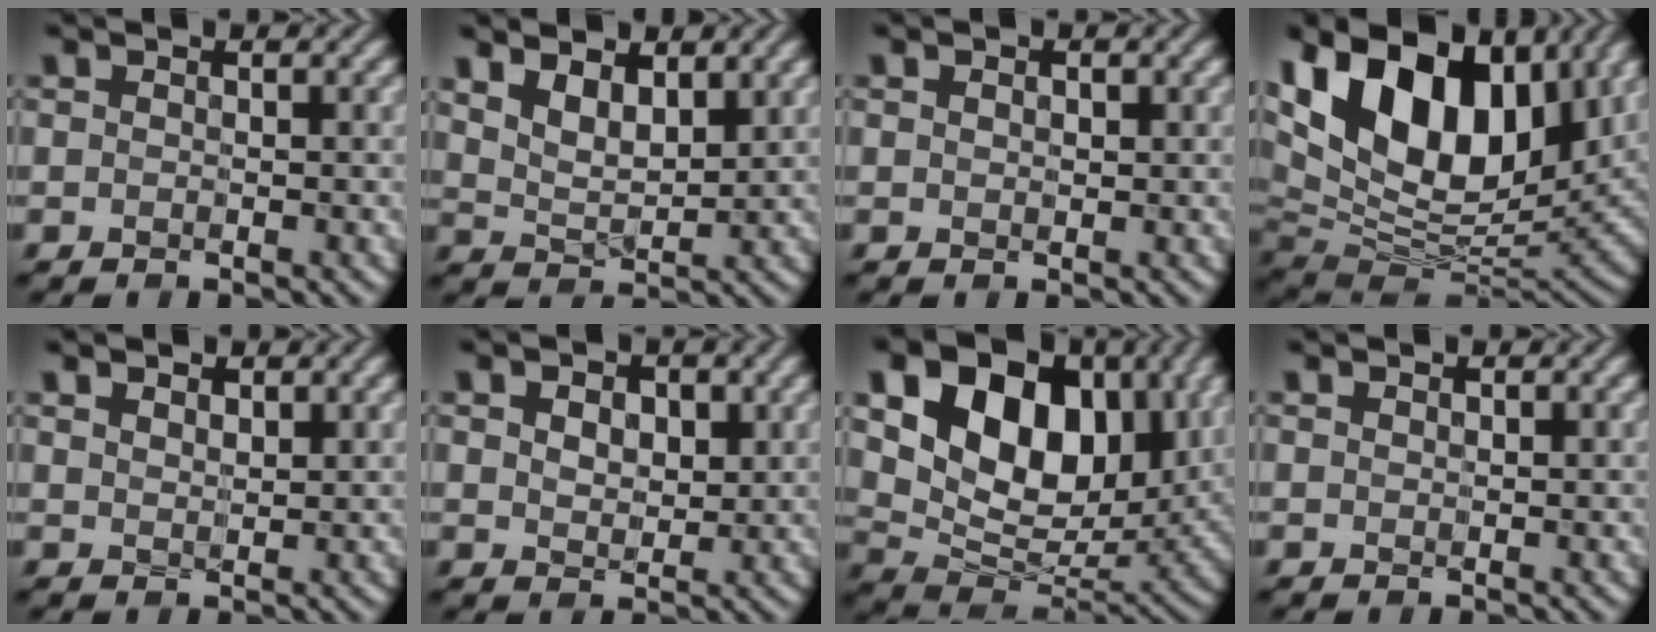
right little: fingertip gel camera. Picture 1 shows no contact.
{"total": 4.5, "force": [2.5, 2.3, 3.0], "torque": [-0.057, 0.007, 0.029]}
{"total": 0.9, "force": [0.3, 0.7, 0.5], "torque": [-0.008, 0.004, 0.003]}
{"total": 17.4, "force": [6.4, 10.6, 12.2], "torque": [-0.249, 0.039, 0.108]}
{"total": 2.3, "force": [1.5, 1.3, 1.2], "torque": [-0.027, 0.004, 0.022]}
{"total": 3.7, "force": [1.1, 2.6, 2.4], "torque": [-0.040, 0.010, 0.005]}
{"total": 15.3, "force": [5.3, 10.2, 10.1], "torque": [-0.178, 0.016, 0.089]}
{"total": 0.6, "force": [0.4, 0.4, 0.2], "torque": [-0.006, 0.003, 0.007]}